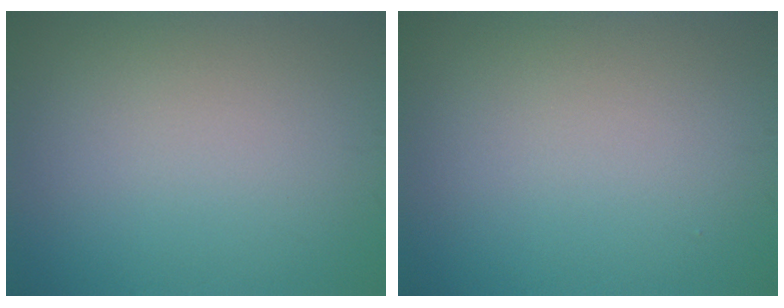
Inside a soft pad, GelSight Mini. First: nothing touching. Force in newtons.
{"total": 0.0}